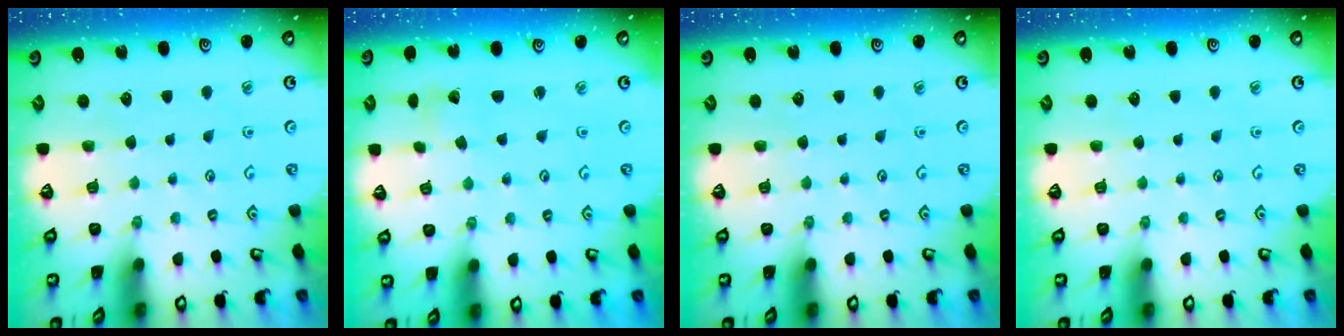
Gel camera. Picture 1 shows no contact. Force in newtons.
{"total": 1.5, "press": 1.5, "slide": 0.2}
{"total": 0.0}
{"total": 0.0}